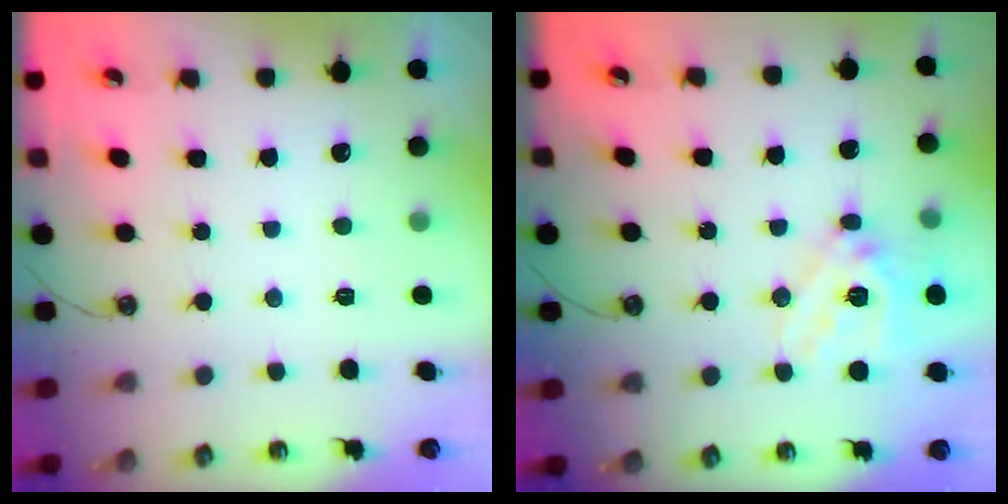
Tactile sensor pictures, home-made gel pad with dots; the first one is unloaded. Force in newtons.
{"total": 17.3, "press": 17.1, "slide": 2.6}